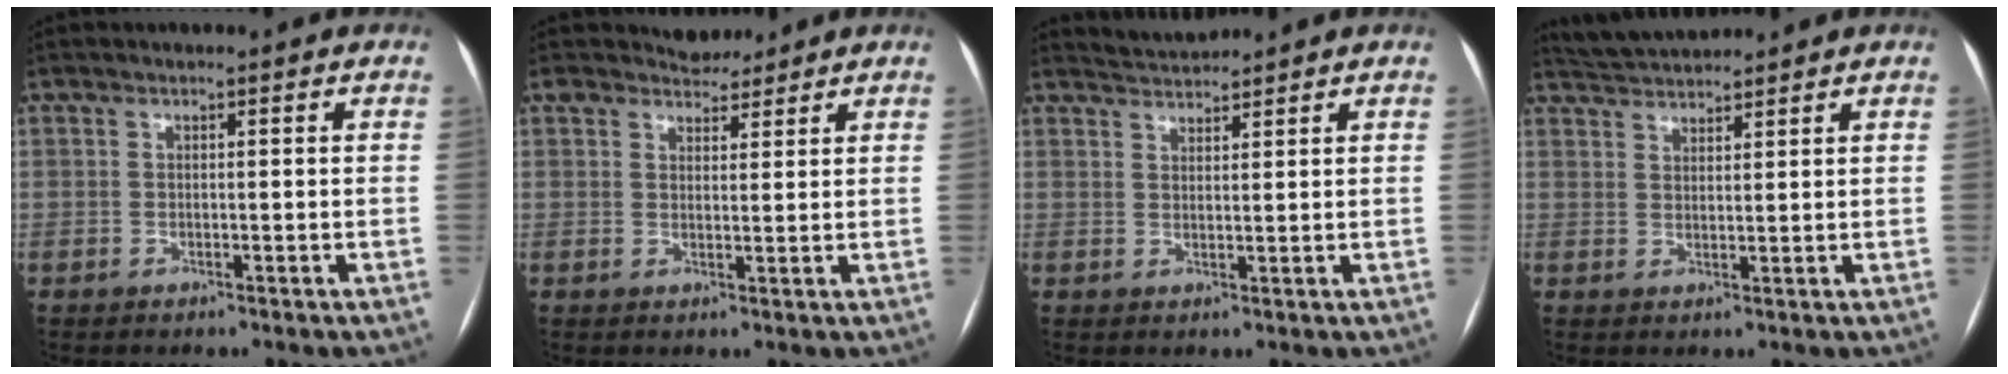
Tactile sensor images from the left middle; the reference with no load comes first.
{"total": 2.9, "force": [2.7, 1.0, -0.4], "torque": [0.004, 0.000, 0.042]}
{"total": 2.7, "force": [2.6, -0.3, -0.5], "torque": [-0.003, 0.009, 0.055]}
{"total": 5.1, "force": [5.0, 0.3, 0.8], "torque": [-0.023, 0.028, 0.093]}